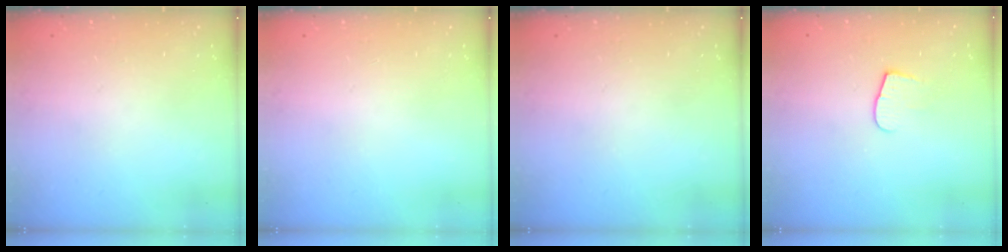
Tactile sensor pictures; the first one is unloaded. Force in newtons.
{"total": 0.0}
{"total": 0.0}
{"total": 5.7, "press": 5.7, "slide": 0.5}